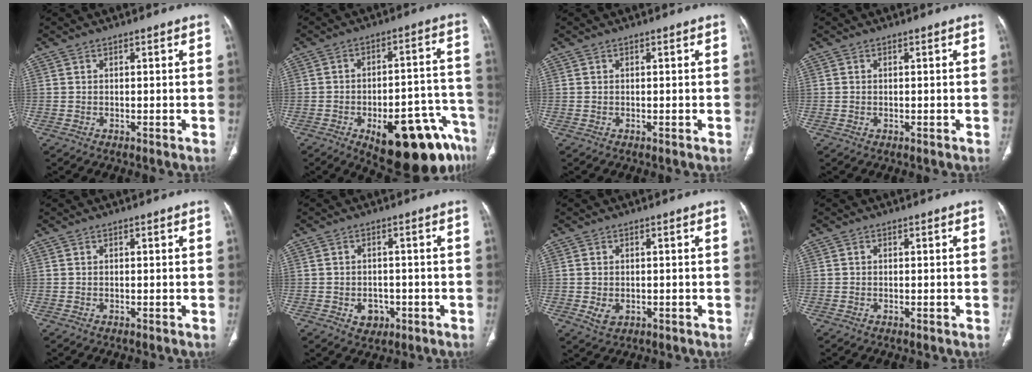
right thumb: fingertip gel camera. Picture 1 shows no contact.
{"total": 20.9, "force": [-11.5, 7.9, 15.6], "torque": [-0.130, 0.074, -0.147]}
{"total": 0.0}
{"total": 0.0}
{"total": 0.0}
{"total": 3.9, "force": [-1.4, 3.1, 1.9], "torque": [-0.012, 0.007, -0.010]}
{"total": 2.9, "force": [-0.5, 2.1, 1.8], "torque": [-0.033, -0.001, 0.000]}
{"total": 0.0}